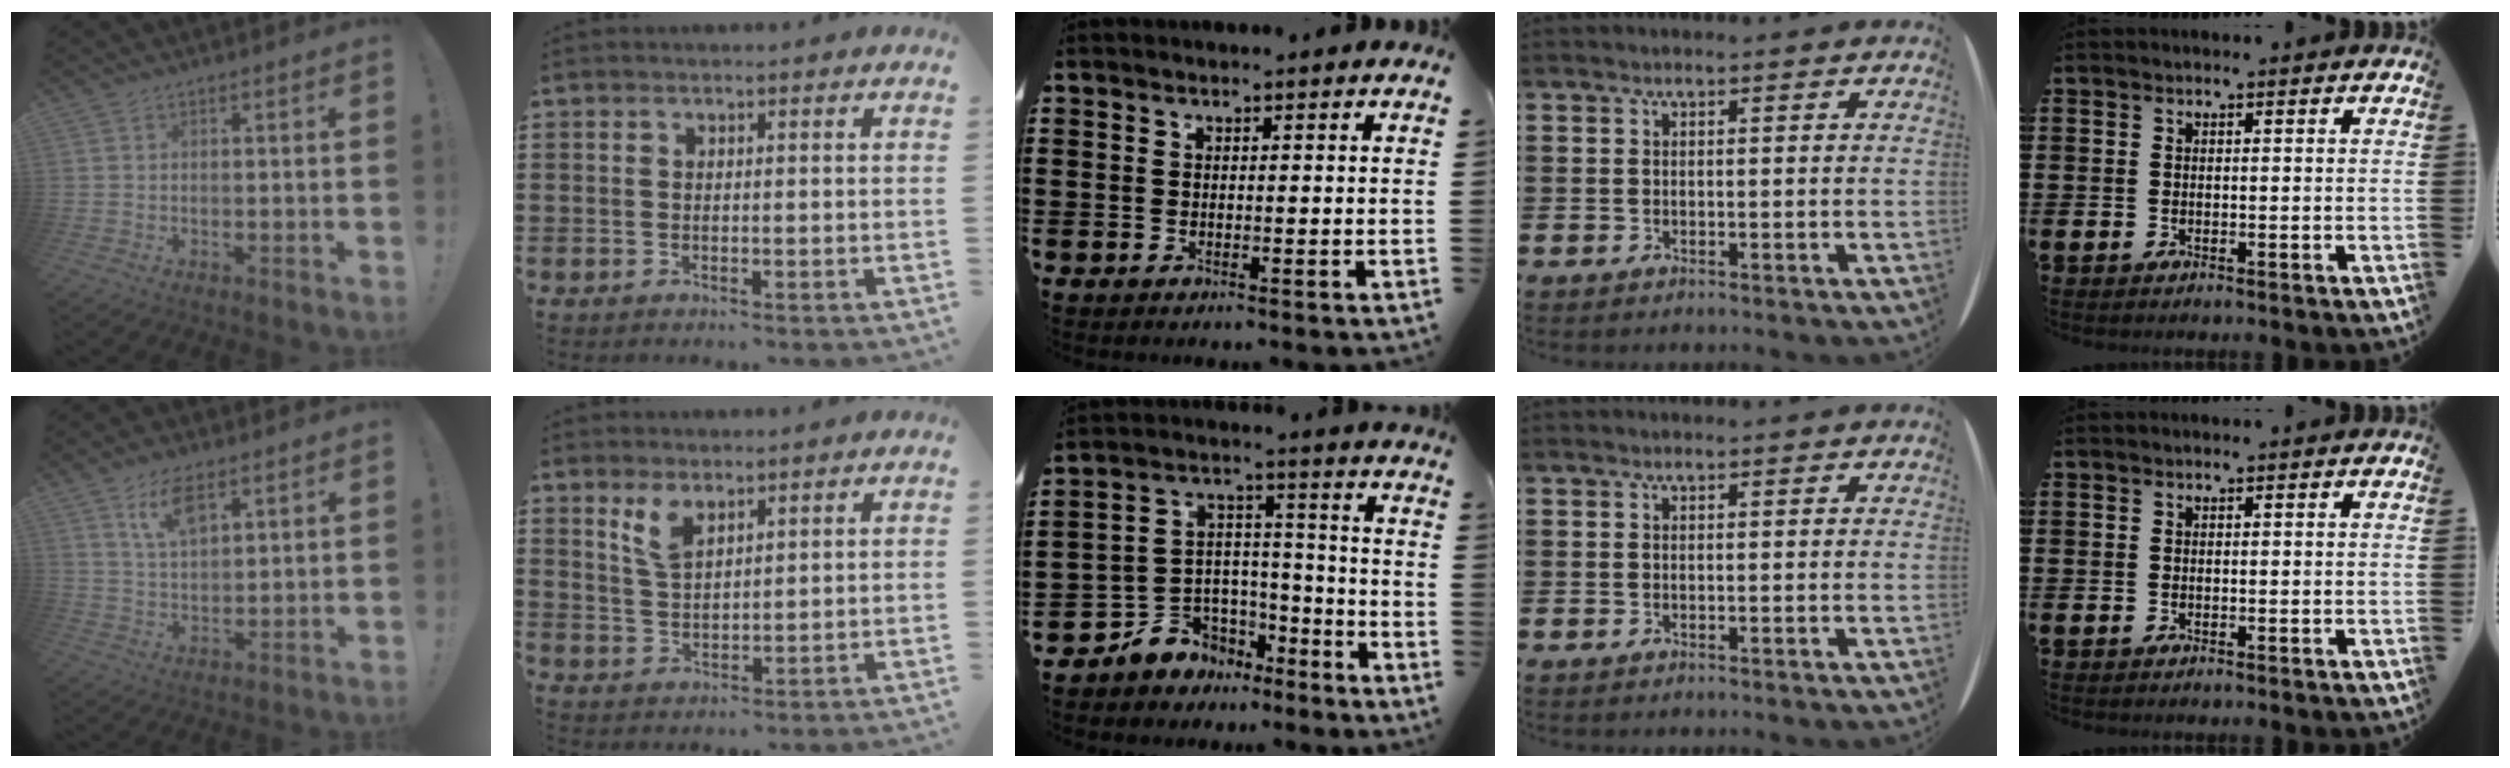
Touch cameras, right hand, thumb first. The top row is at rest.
{"thumb": {"total": 8.3, "force": [4.8, 3.4, 5.9], "torque": [-0.116, -0.009, 0.087]}, "index": {"total": 4.3, "force": [2.9, 1.7, 2.8], "torque": [-0.062, 0.004, 0.052]}, "middle": {"total": 6.2, "force": [-4.9, 3.8, -0.4], "torque": [-0.015, 0.010, -0.099]}}